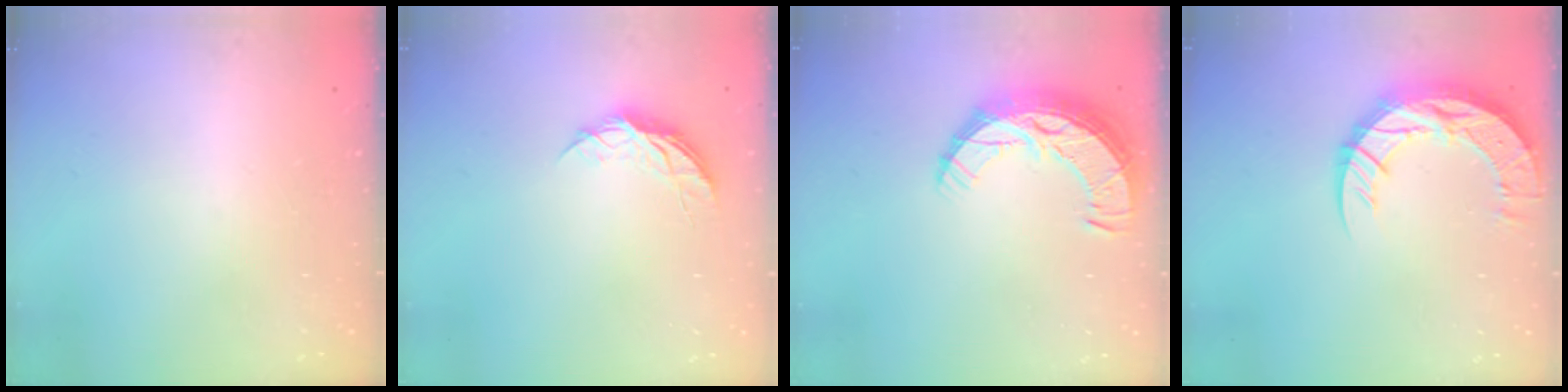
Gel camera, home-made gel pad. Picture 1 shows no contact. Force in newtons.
{"total": 5.2, "press": 5.1, "slide": 0.5}
{"total": 11.1, "press": 11.0, "slide": 0.8}
{"total": 16.1, "press": 16.0, "slide": 1.4}